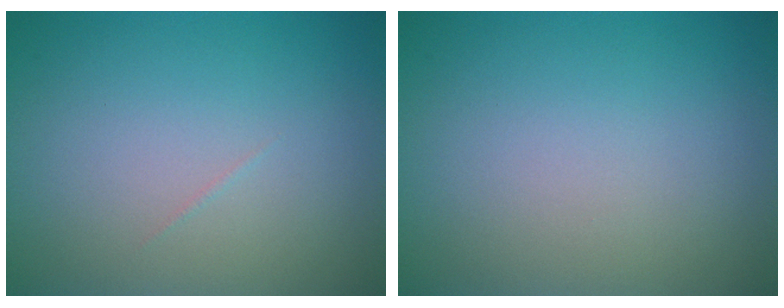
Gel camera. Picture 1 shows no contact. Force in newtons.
{"total": 0.0}